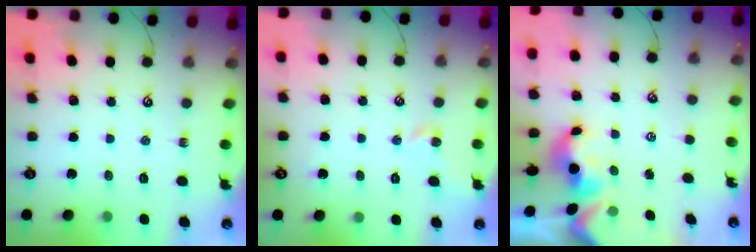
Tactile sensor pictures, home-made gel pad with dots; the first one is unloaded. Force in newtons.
{"total": 1.6, "press": 1.5, "slide": 0.6}
{"total": 1.5, "press": 1.3, "slide": 0.7}